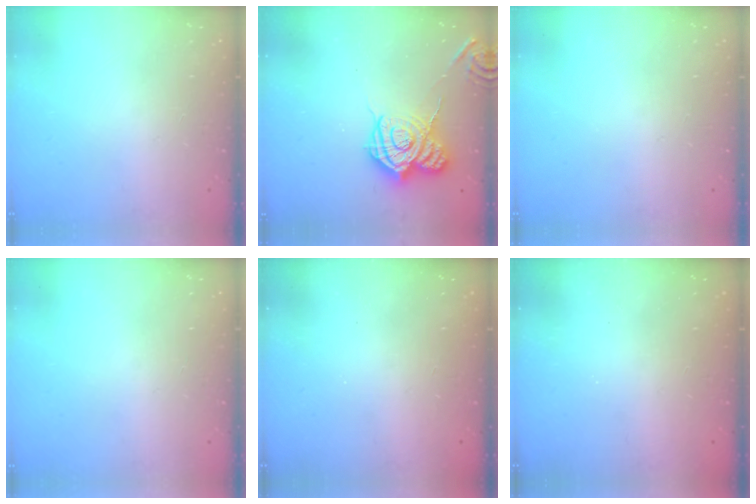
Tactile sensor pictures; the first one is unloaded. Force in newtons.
{"total": 13.3, "press": 13.3, "slide": 0.9}
{"total": 0.0}
{"total": 0.0}
{"total": 2.4, "press": 2.3, "slide": 0.8}
{"total": 2.4, "press": 2.3, "slide": 0.8}